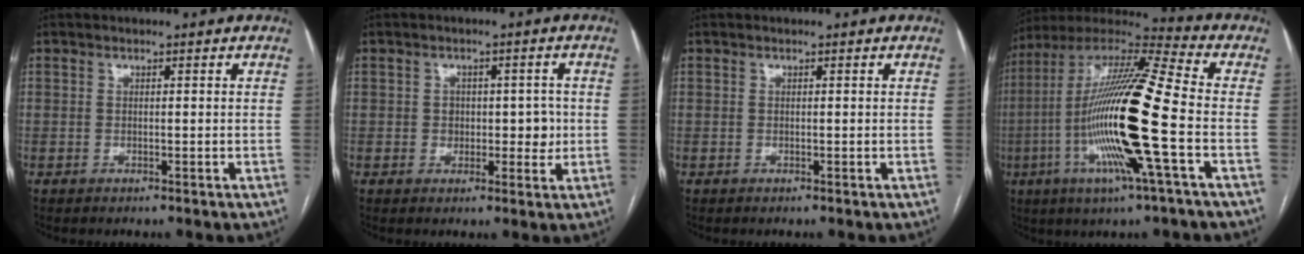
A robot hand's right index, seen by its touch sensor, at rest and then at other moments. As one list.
[{"total": 4.3, "force": [-0.2, 3.0, 3.1], "torque": [-0.028, 0.010, 0.002]}, {"total": 0.0}, {"total": 21.3, "force": [-4.6, 0.6, 20.8], "torque": [-0.425, -0.017, -0.099]}]